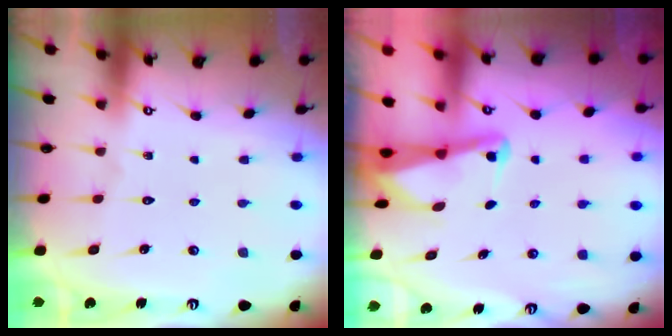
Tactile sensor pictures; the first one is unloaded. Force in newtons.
{"total": 2.5, "press": 2.5, "slide": 0.6}